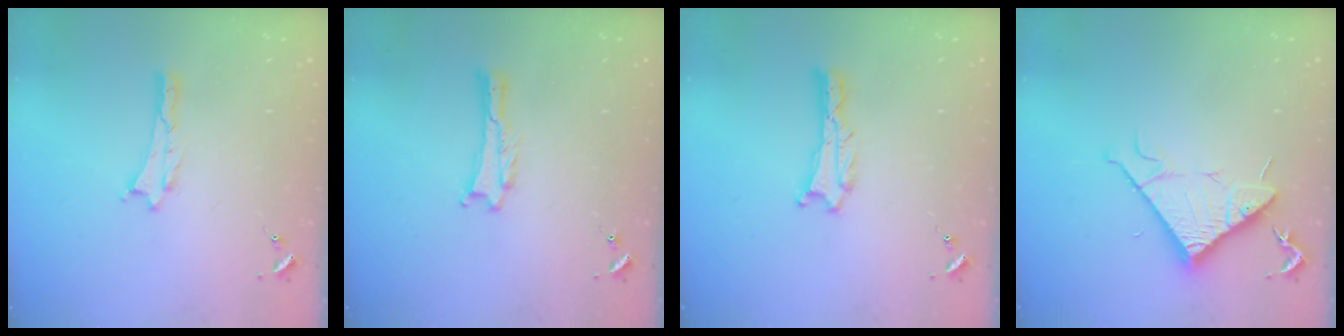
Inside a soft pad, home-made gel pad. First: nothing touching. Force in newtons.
{"total": 0.0}
{"total": 0.6, "press": 0.6, "slide": 0.1}
{"total": 8.3, "press": 8.3, "slide": 0.6}